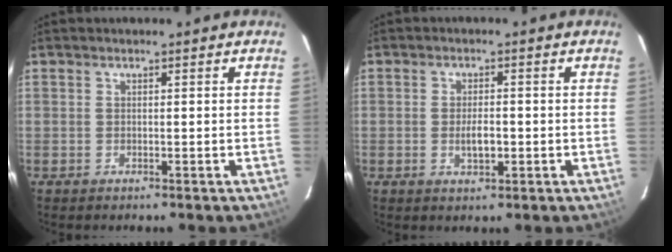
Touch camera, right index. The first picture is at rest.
{"total": 3.4, "force": [-0.7, 1.4, 3.0], "torque": [-0.056, -0.004, -0.009]}